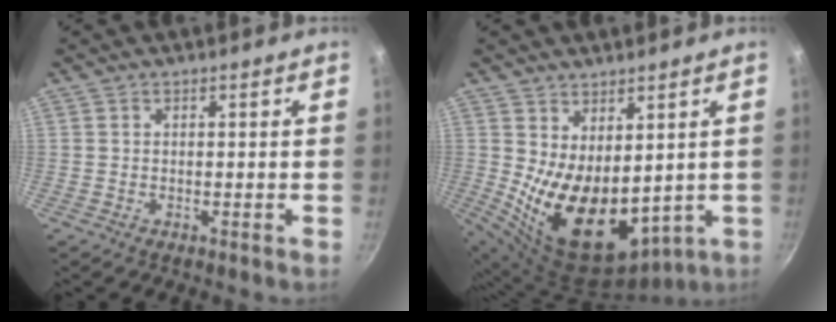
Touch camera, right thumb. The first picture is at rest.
{"total": 15.8, "force": [1.5, 9.4, 12.6], "torque": [-0.183, -0.044, 0.058]}